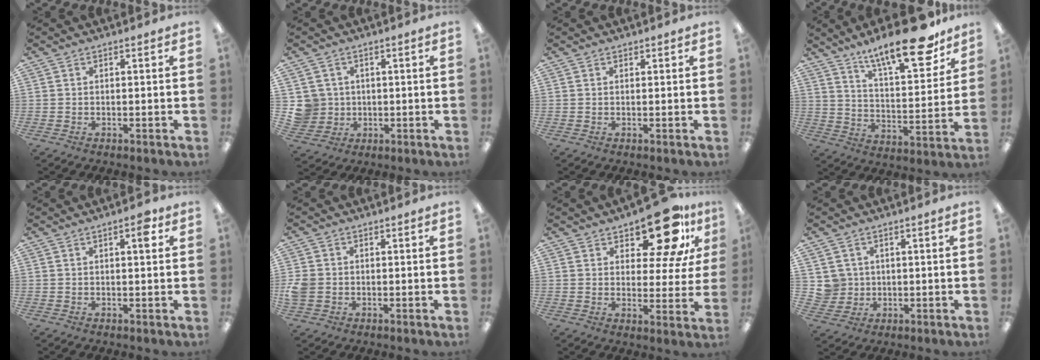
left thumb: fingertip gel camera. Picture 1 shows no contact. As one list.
[{"total": 6.0, "force": [1.1, 5.9, 0.6], "torque": [-0.022, 0.004, 0.026]}, {"total": 0.5, "force": [0.5, 0.2, 0.0], "torque": [0.008, -0.004, 0.007]}, {"total": 20.6, "force": [14.9, 6.2, 12.8], "torque": [-0.190, -0.091, 0.242]}, {"total": 3.3, "force": [1.6, 0.9, 2.7], "torque": [-0.035, -0.005, 0.021]}, {"total": 3.9, "force": [-0.5, 3.4, 1.7], "torque": [-0.036, 0.005, -0.007]}, {"total": 16.4, "force": [11.1, 7.0, 9.9], "torque": [-0.146, -0.063, 0.188]}, {"total": 4.6, "force": [1.8, 4.2, -0.1], "torque": [-0.009, 0.001, 0.036]}]